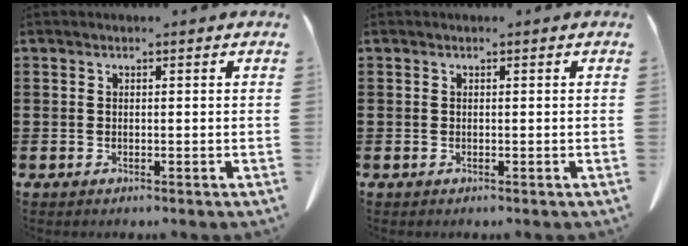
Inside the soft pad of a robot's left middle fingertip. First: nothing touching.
{"total": 0.0}